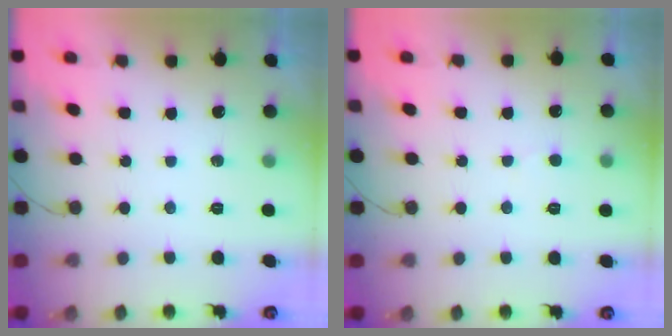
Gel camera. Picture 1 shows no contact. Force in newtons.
{"total": 4.1, "press": 4.1, "slide": 0.3}